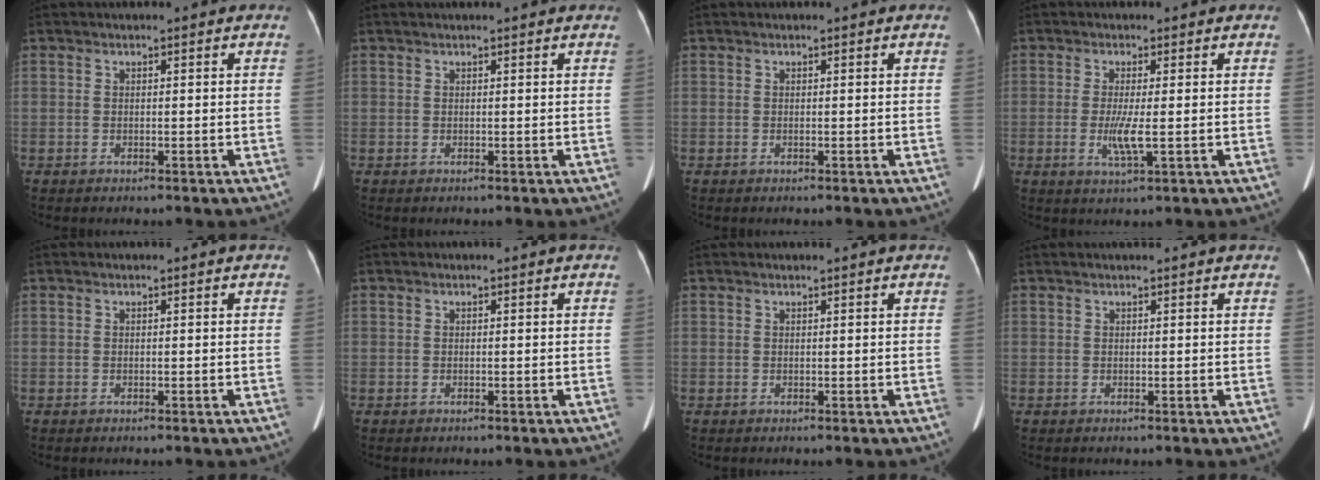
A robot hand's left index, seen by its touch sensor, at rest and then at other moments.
{"total": 3.7, "force": [3.3, 0.2, 1.5], "torque": [-0.019, 0.027, 0.038]}
{"total": 0.0}
{"total": 3.7, "force": [-0.4, 0.2, 3.7], "torque": [-0.081, -0.009, -0.005]}
{"total": 0.0}
{"total": 0.0}
{"total": 0.6, "force": [0.6, 0.0, 0.1], "torque": [-0.008, 0.005, 0.012]}
{"total": 3.5, "force": [3.1, 0.1, 1.5], "torque": [-0.018, 0.026, 0.038]}